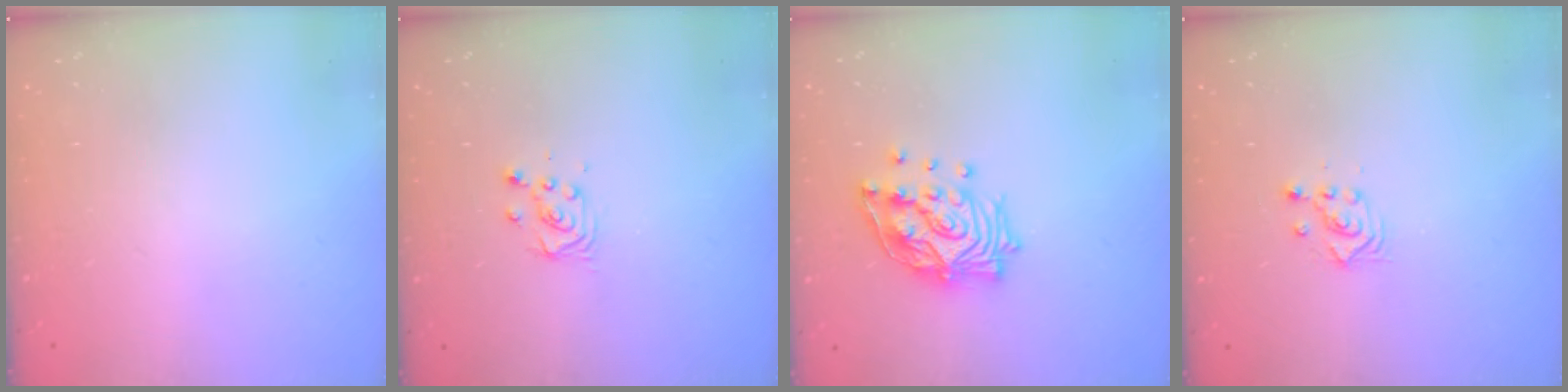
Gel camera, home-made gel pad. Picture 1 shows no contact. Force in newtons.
{"total": 3.8, "press": 3.7, "slide": 0.5}
{"total": 14.1, "press": 14.0, "slide": 1.4}
{"total": 2.3, "press": 2.3, "slide": 0.2}